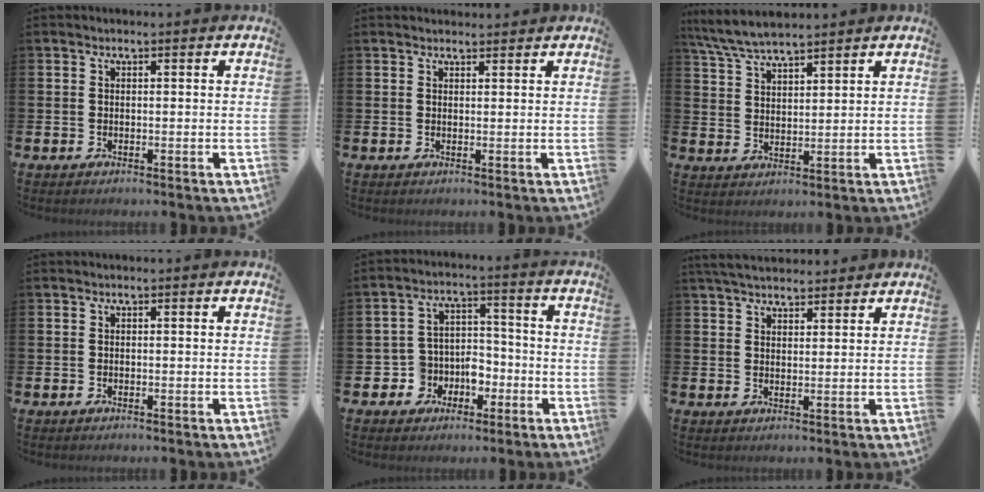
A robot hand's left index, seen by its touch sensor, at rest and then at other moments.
{"total": 1.3, "force": [1.2, 0.3, 0.0], "torque": [0.012, -0.006, 0.019]}
{"total": 6.1, "force": [5.7, 0.8, 1.8], "torque": [-0.054, -0.018, 0.105]}
{"total": 0.0}
{"total": 5.5, "force": [-2.0, 5.0, 1.2], "torque": [-0.041, 0.004, -0.036]}
{"total": 4.4, "force": [4.2, 1.2, 0.9], "torque": [-0.022, -0.014, 0.076]}